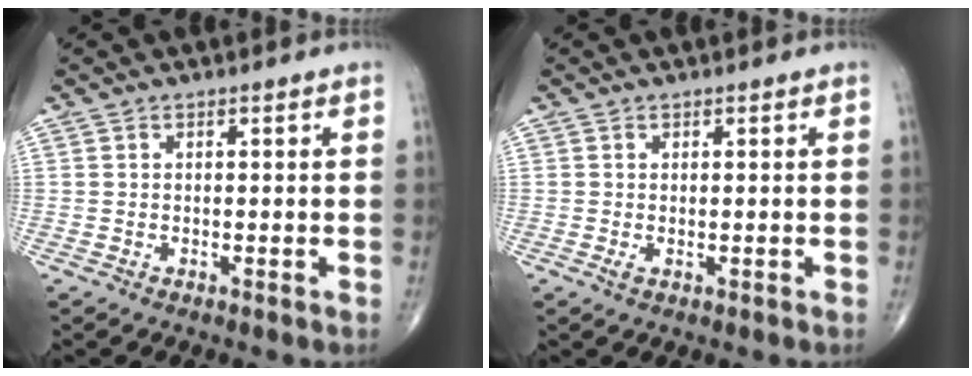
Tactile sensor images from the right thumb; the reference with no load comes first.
{"total": 1.0, "force": [-0.1, 0.5, 0.8], "torque": [-0.017, 0.000, 0.000]}